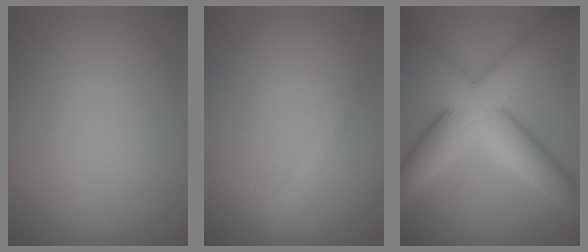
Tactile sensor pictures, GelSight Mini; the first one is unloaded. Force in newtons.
{"total": 2.0, "press": 2.0, "slide": 0.1}
{"total": 9.9, "press": 9.9, "slide": 0.1}